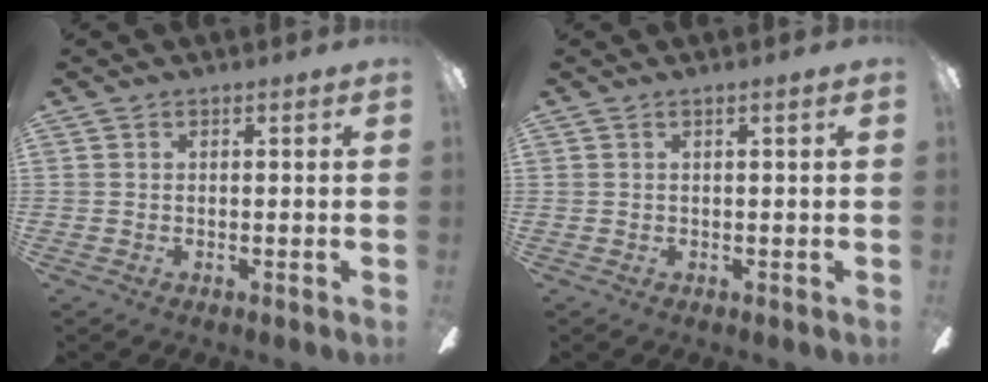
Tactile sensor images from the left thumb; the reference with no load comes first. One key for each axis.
{"total": 0.8, "fx": 0.2, "fy": 0.0, "fz": 0.8, "tx": -0.014, "ty": 0.000, "tz": 0.003}